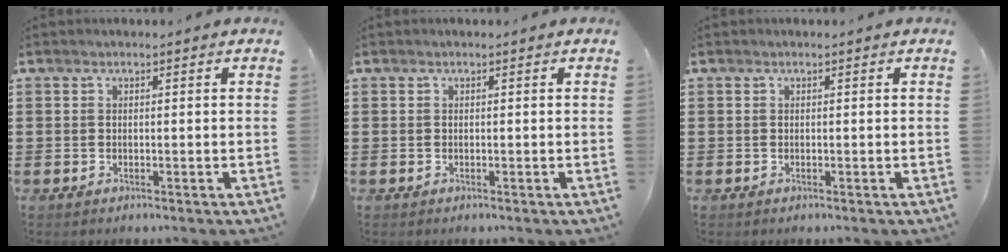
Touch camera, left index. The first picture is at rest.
{"total": 0.0}
{"total": 0.0}